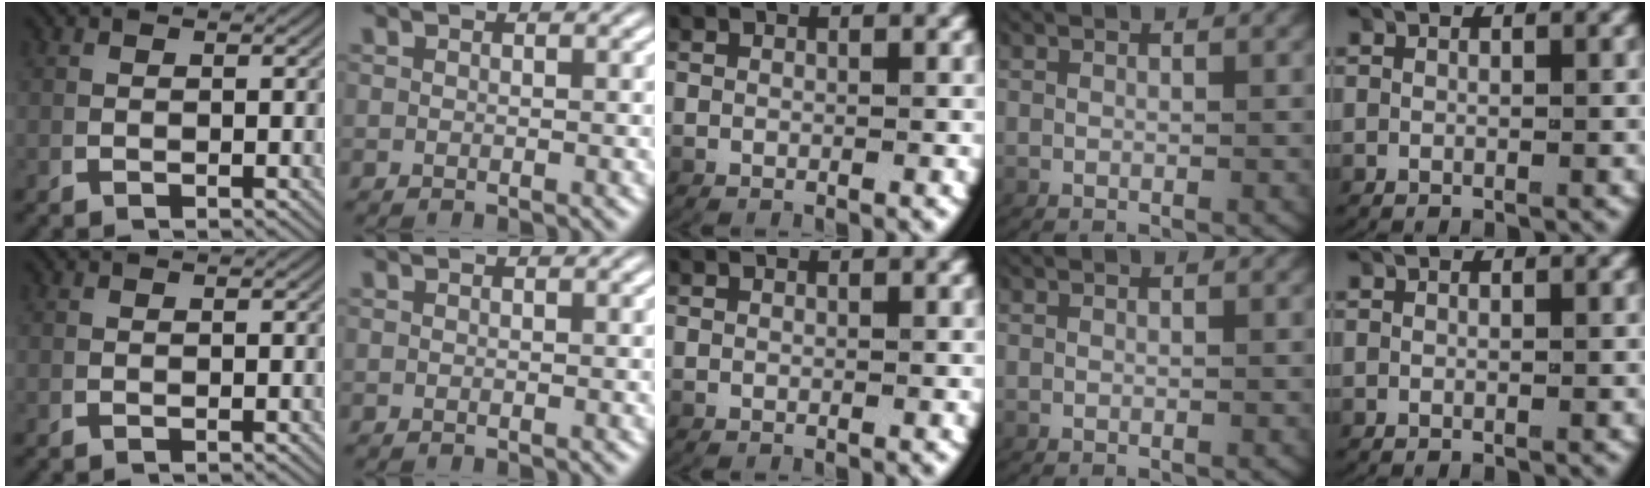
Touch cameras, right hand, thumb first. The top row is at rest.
{}